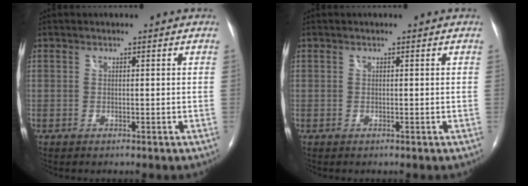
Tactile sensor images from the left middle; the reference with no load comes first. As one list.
[{"total": 0.0}]